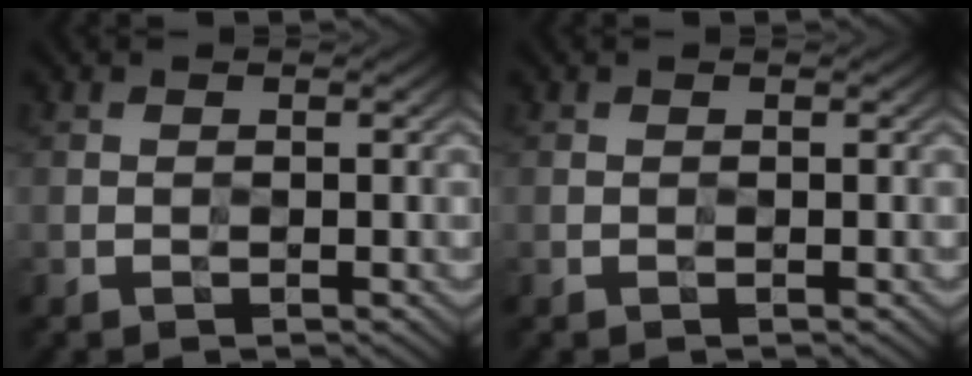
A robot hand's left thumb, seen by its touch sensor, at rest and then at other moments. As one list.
[{"total": 0.0}]